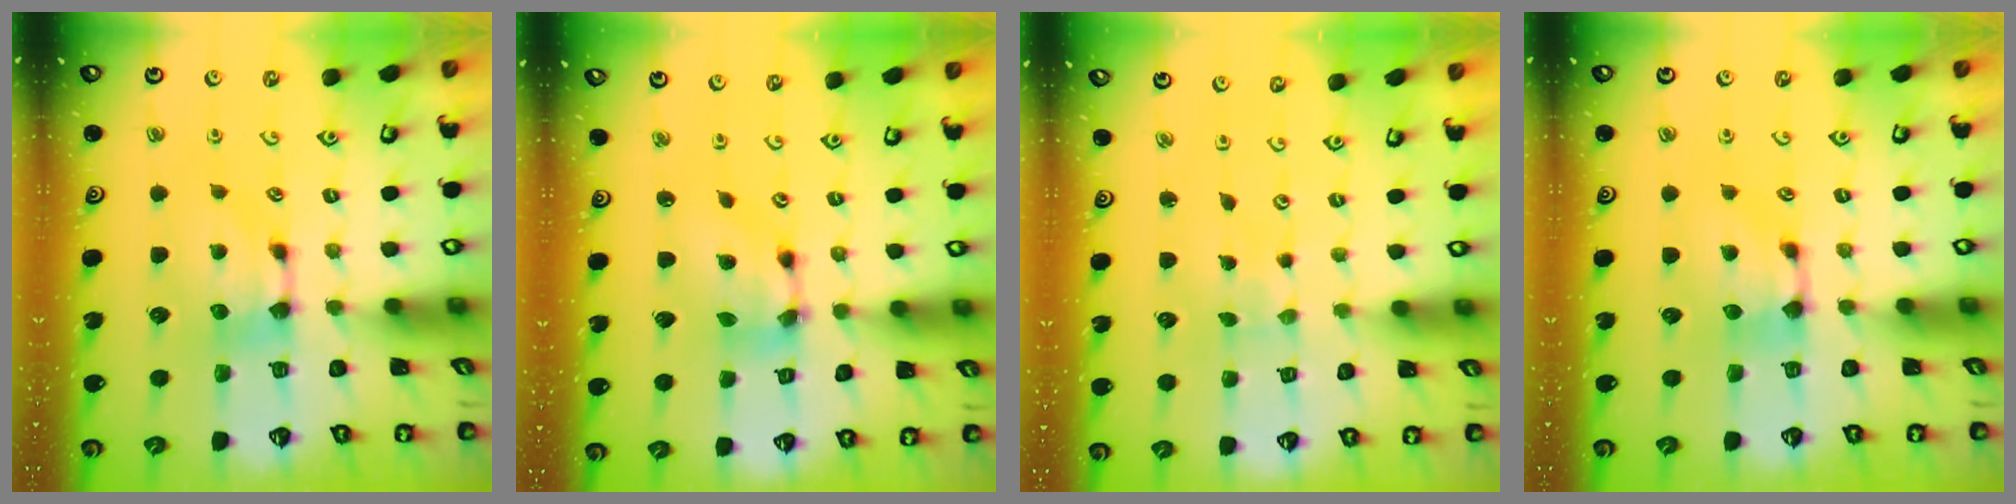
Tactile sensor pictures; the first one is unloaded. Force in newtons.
{"total": 5.9, "press": 5.6, "slide": 2.0}
{"total": 5.0, "press": 5.0, "slide": 0.3}
{"total": 0.6, "press": 0.3, "slide": 0.5}